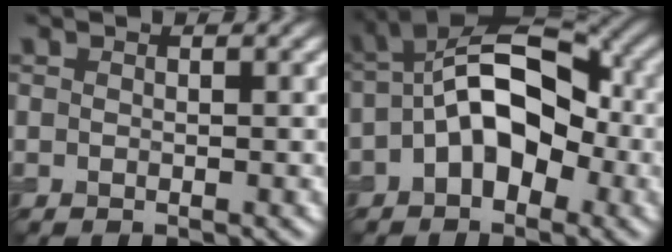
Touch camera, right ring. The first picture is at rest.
{"total": 9.0, "force": [-0.9, 5.3, 7.2], "torque": [-0.106, 0.024, -0.024]}